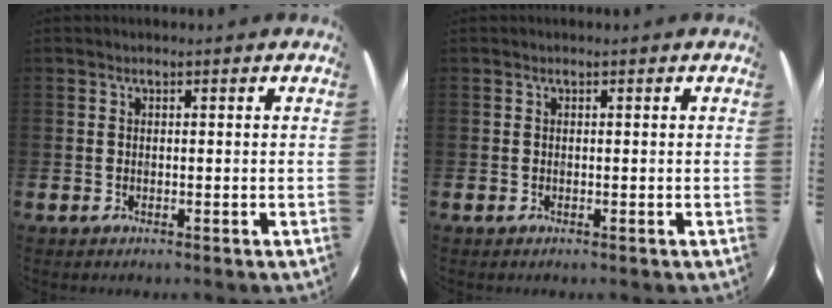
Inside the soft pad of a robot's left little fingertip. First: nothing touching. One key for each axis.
{"total": 0.0}